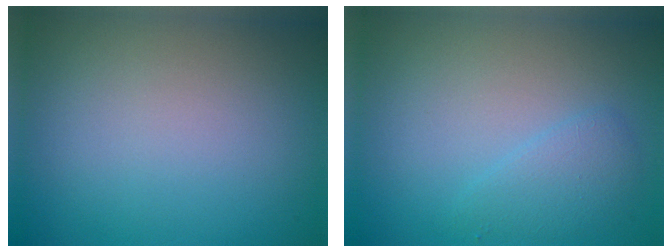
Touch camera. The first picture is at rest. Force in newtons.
{"total": 2.0, "press": 2.0, "slide": 0.1}